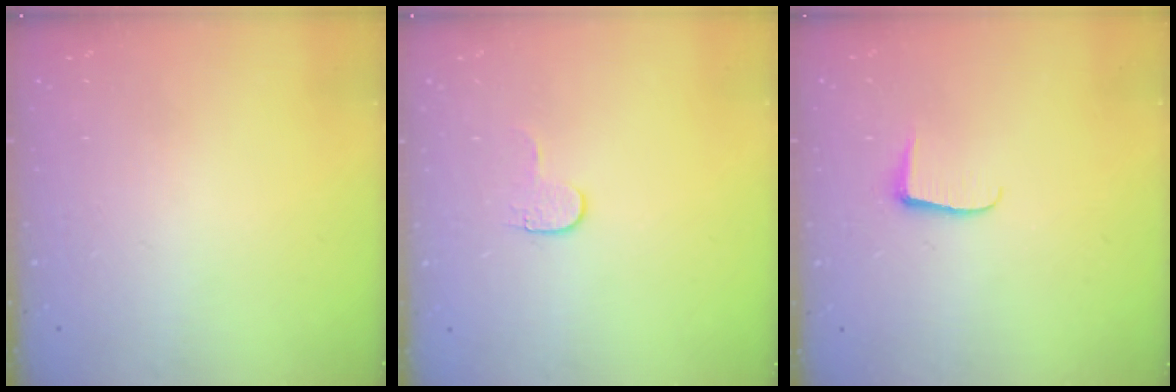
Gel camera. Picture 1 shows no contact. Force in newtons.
{"total": 3.6, "press": 3.6, "slide": 0.4}
{"total": 6.0, "press": 5.9, "slide": 0.6}